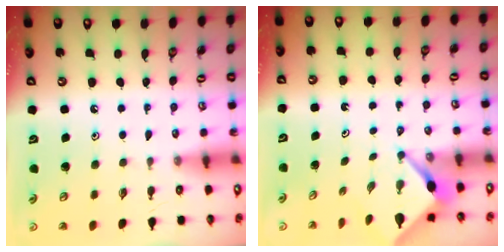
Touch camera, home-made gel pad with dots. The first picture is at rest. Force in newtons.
{"total": 3.0, "press": 3.0, "slide": 0.2}